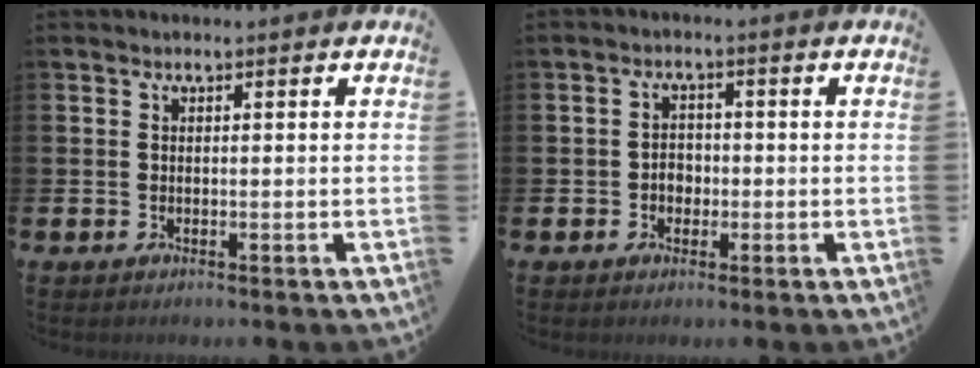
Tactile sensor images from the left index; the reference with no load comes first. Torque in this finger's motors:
{"motor_torque": [0.08, 0.01, 0.01, 0.04]}